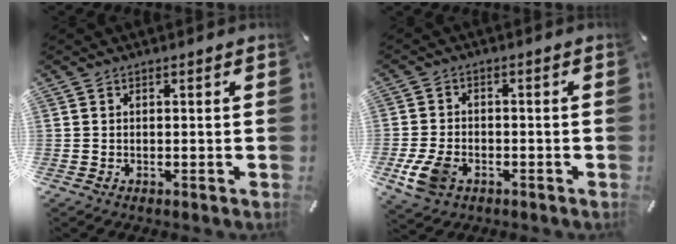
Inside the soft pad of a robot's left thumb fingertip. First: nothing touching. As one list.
[{"total": 7.1, "force": [-2.8, 4.9, 4.3], "torque": [-0.106, 0.006, -0.053]}]